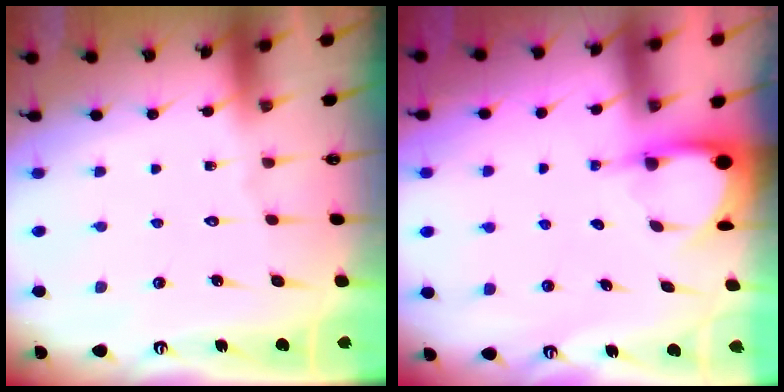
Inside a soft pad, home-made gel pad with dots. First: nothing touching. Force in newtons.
{"total": 3.6, "press": 3.6, "slide": 0.3}